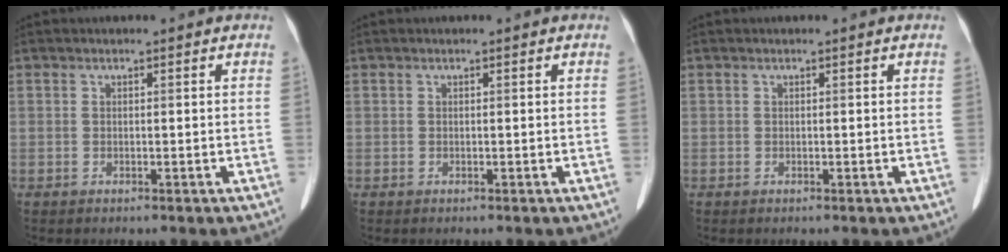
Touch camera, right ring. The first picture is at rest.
{"total": 0.0}
{"total": 0.0}